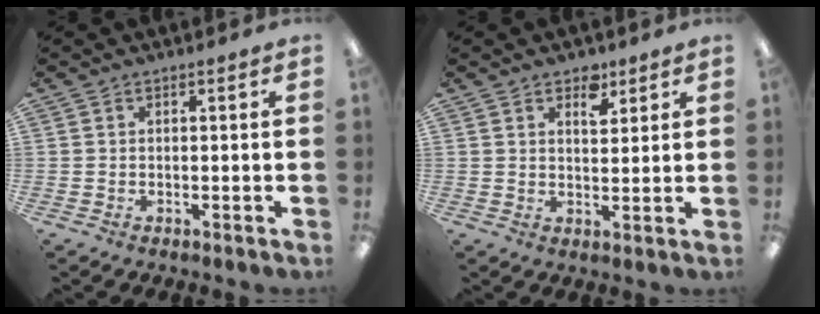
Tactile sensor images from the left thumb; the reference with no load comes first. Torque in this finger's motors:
{"motor_torque": [-0.33, -0.13, -0.24, -0.29, 0.02]}